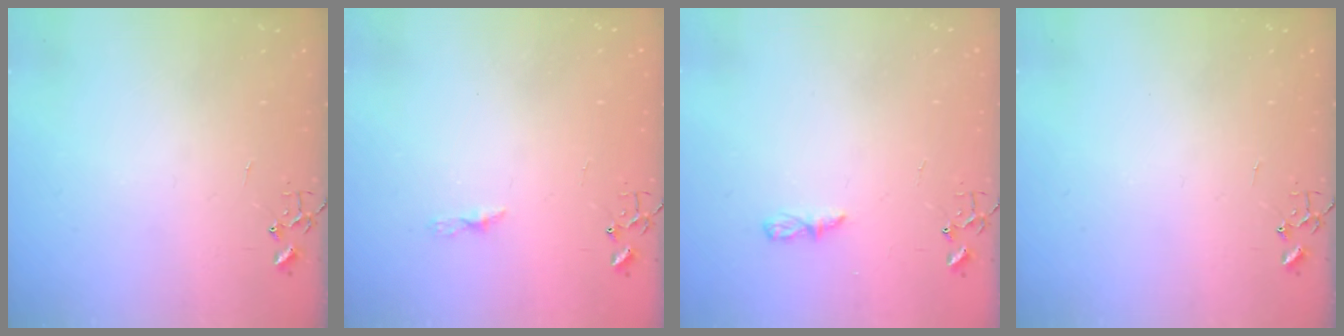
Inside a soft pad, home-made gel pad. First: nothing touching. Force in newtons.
{"total": 3.4, "press": 3.4, "slide": 0.5}
{"total": 3.6, "press": 3.6, "slide": 0.4}
{"total": 0.0}